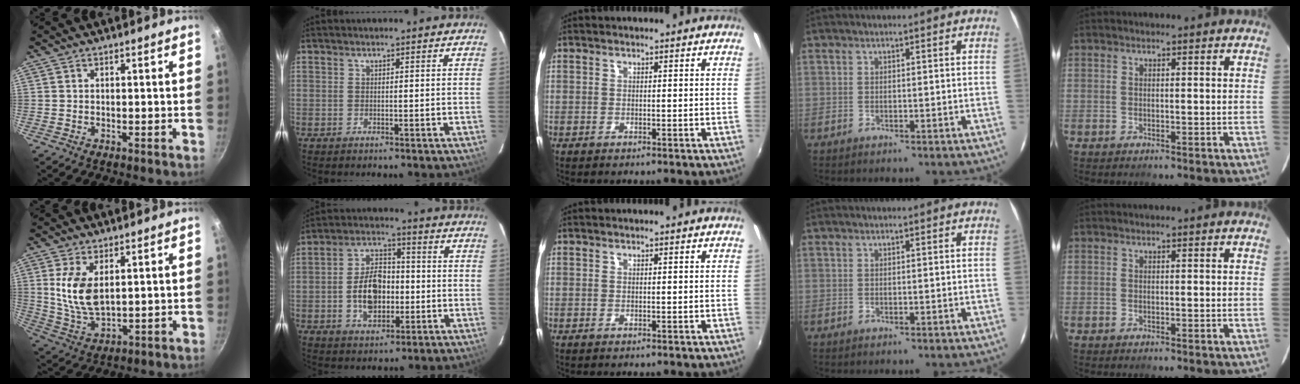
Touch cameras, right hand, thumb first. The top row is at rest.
{"thumb": {"total": 9.6, "force": [2.5, 5.1, 7.8], "torque": [-0.153, -0.023, 0.059]}, "index": {"total": 10.8, "force": [-2.1, 6.8, 8.1], "torque": [-0.154, 0.020, -0.028]}}